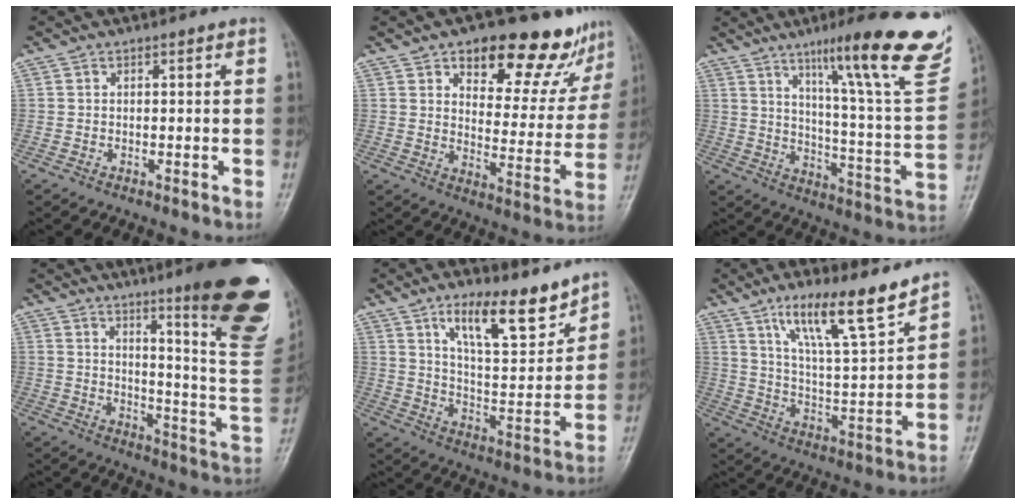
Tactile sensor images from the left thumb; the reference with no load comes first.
{"total": 18.3, "force": [12.8, 8.1, 10.2], "torque": [-0.071, -0.069, 0.169]}
{"total": 25.8, "force": [15.8, 3.7, 20.1], "torque": [-0.261, -0.062, 0.227]}
{"total": 24.0, "force": [13.2, 3.7, 19.8], "torque": [-0.210, -0.074, 0.179]}
{"total": 13.8, "force": [9.6, 4.3, 8.9], "torque": [-0.116, -0.071, 0.169]}
{"total": 13.6, "force": [9.7, 1.8, 9.4], "torque": [-0.152, -0.062, 0.176]}